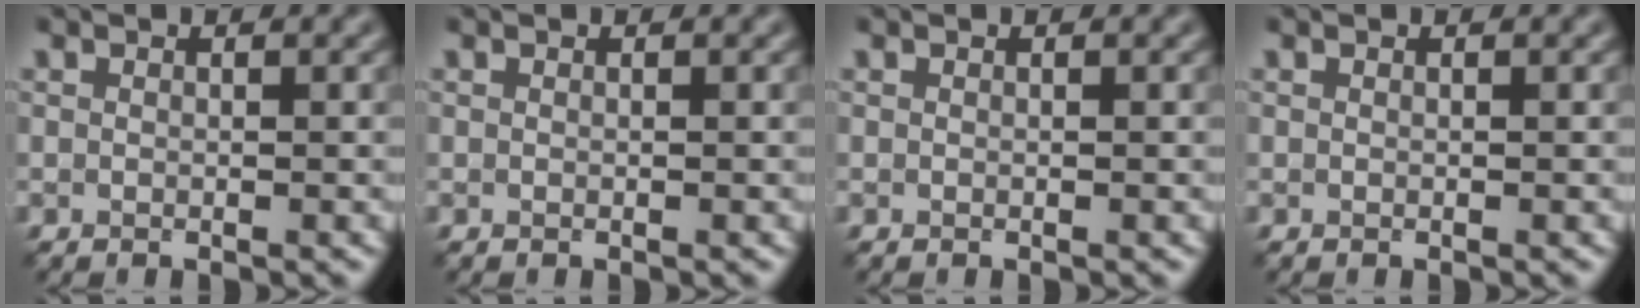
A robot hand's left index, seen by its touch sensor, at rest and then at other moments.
{"total": 0.0}
{"total": 0.0}
{"total": 0.0}